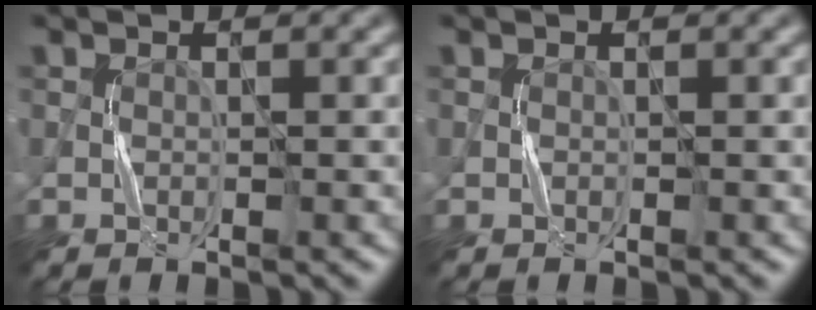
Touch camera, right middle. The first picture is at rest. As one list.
[{"total": 0.0}]